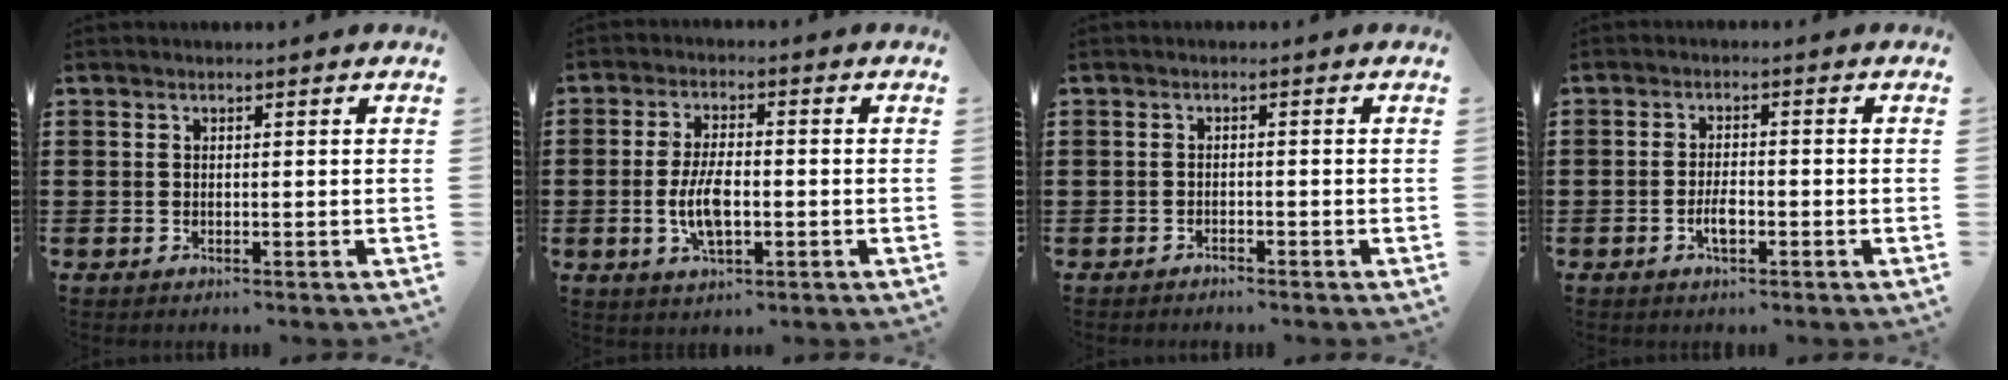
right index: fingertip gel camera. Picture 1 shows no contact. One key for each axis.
{"total": 6.5, "fx": -1.1, "fy": 2.7, "fz": 5.8, "tx": -0.129, "ty": -0.004, "tz": -0.025}
{"total": 1.0, "fx": -1.0, "fy": 0.1, "fz": 0.0, "tx": -0.004, "ty": 0.002, "tz": -0.021}
{"total": 3.1, "fx": -1.1, "fy": 1.2, "fz": 2.7, "tx": -0.056, "ty": 0.000, "tz": -0.022}